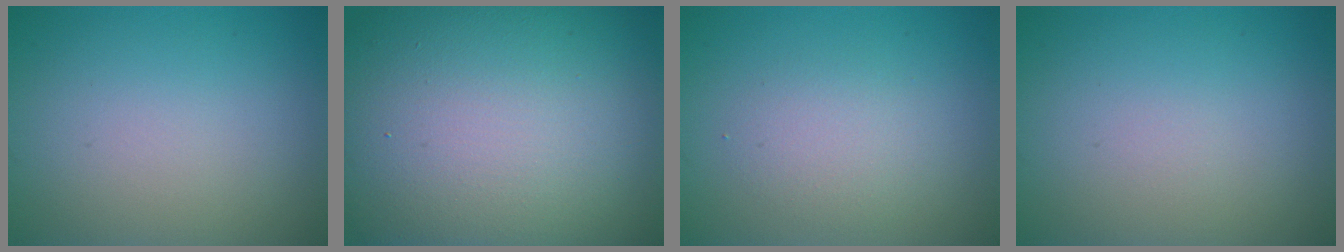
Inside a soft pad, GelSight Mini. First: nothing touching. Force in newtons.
{"total": 21.2, "press": 21.1, "slide": 1.4}
{"total": 2.2, "press": 2.2, "slide": 0.2}
{"total": 0.0}